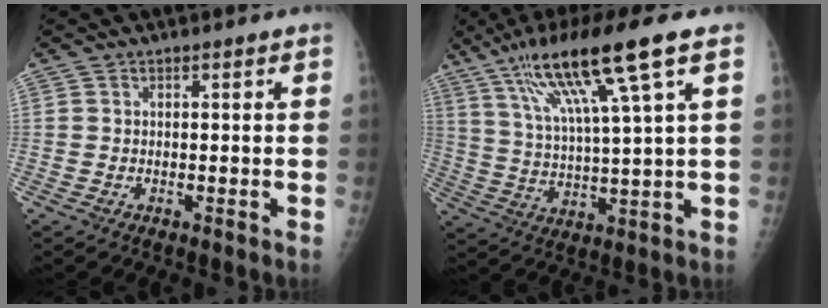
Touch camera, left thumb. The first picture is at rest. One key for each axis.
{"total": 16.5, "fx": 8.6, "fy": 1.0, "fz": 14.1, "tx": -0.265, "ty": -0.016, "tz": 0.155}